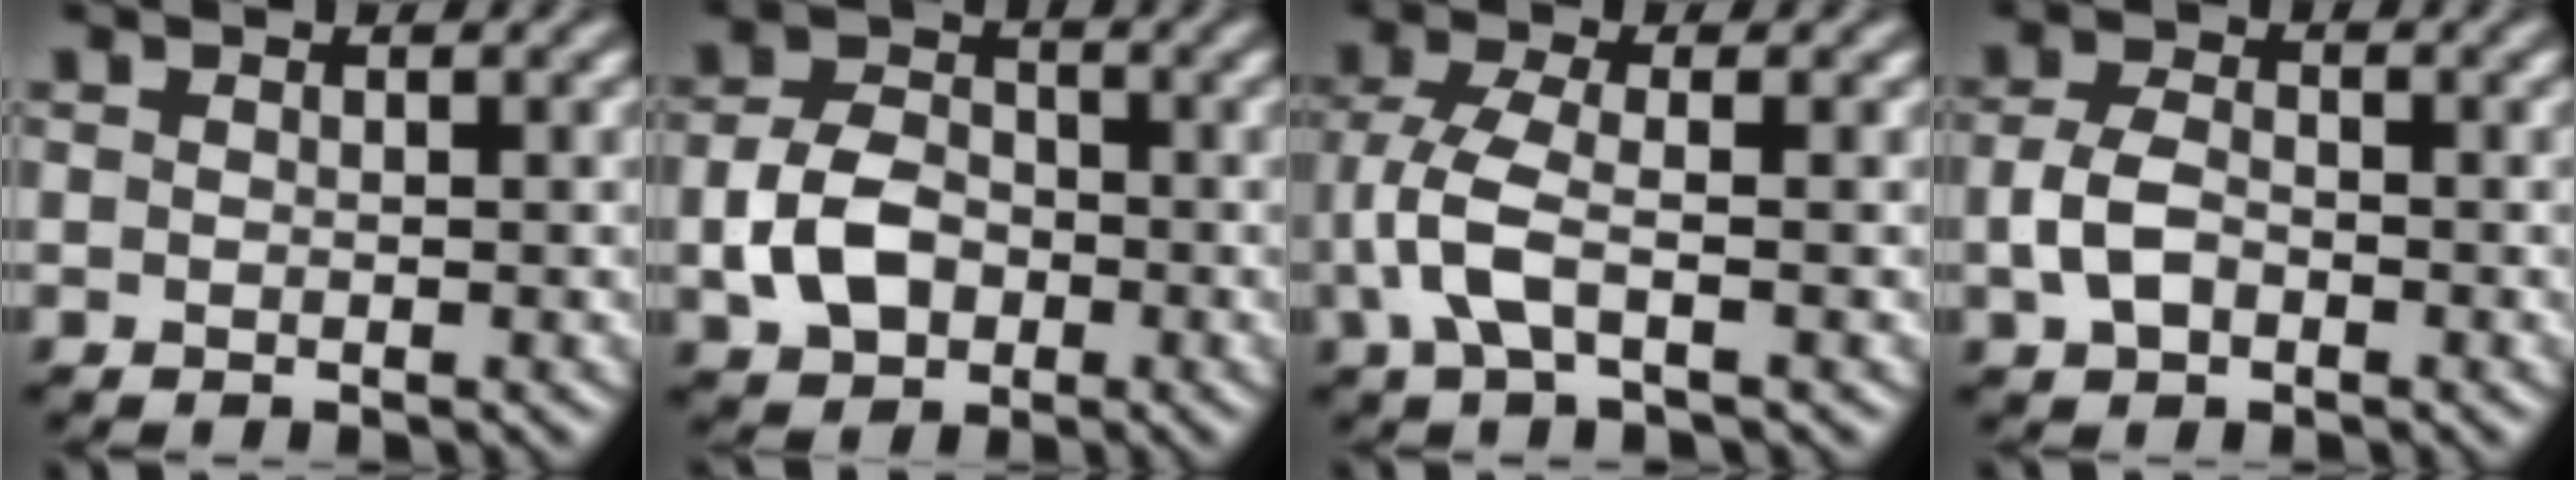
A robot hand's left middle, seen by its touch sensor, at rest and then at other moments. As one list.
[{"total": 5.0, "force": [-1.3, 3.7, 3.0], "torque": [-0.062, 0.001, -0.028]}, {"total": 4.0, "force": [-1.0, 1.4, 3.7], "torque": [-0.093, 0.004, -0.025]}, {"total": 3.0, "force": [-0.7, 2.0, 2.1], "torque": [-0.045, 0.003, -0.018]}]